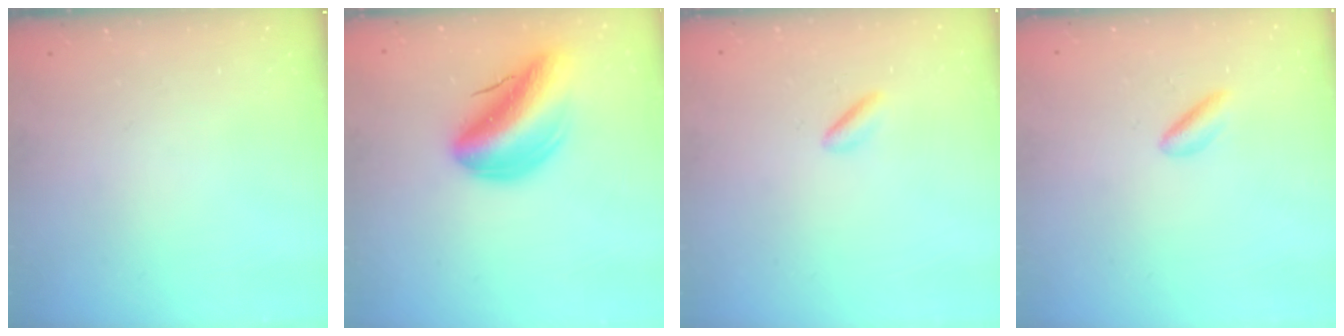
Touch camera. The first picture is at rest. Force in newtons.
{"total": 17.4, "press": 16.9, "slide": 4.0}
{"total": 1.9, "press": 1.7, "slide": 0.7}
{"total": 2.8, "press": 2.7, "slide": 0.8}